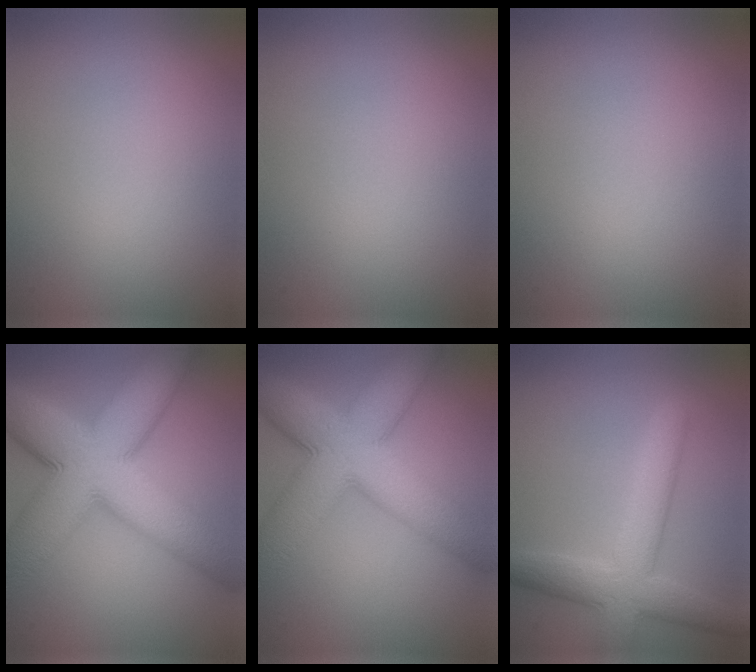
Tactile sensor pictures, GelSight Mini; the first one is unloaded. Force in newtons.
{"total": 0.0}
{"total": 0.0}
{"total": 14.5, "press": 14.5, "slide": 0.3}
{"total": 11.7, "press": 11.7, "slide": 0.4}
{"total": 6.1, "press": 6.1, "slide": 0.3}